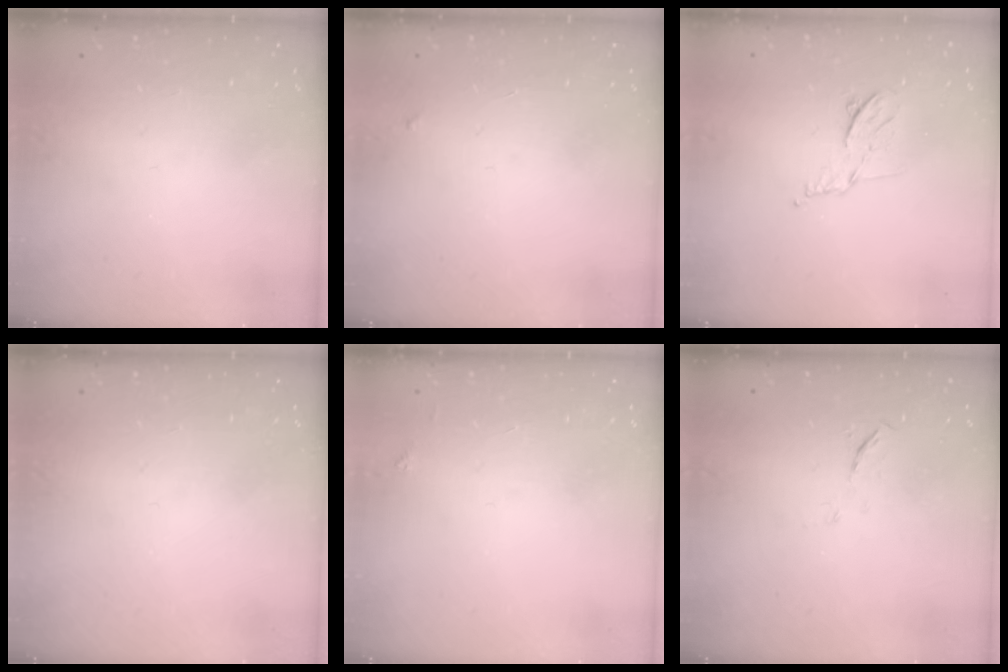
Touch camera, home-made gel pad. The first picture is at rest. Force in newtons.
{"total": 2.5, "press": 2.4, "slide": 0.4}
{"total": 7.4, "press": 7.3, "slide": 1.2}
{"total": 0.0}
{"total": 2.0, "press": 2.0, "slide": 0.3}
{"total": 4.0, "press": 4.0, "slide": 0.6}